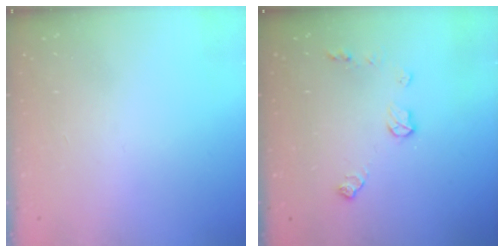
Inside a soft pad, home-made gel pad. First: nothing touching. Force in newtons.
{"total": 7.0, "press": 7.0, "slide": 0.4}